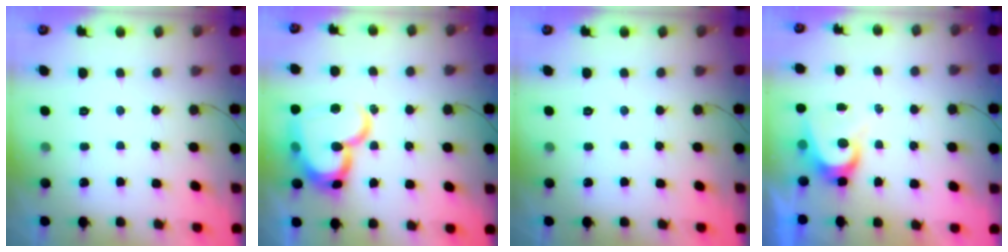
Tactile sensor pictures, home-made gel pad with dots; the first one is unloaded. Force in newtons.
{"total": 21.2, "press": 21.1, "slide": 1.5}
{"total": 0.0}
{"total": 7.1, "press": 7.1, "slide": 0.8}